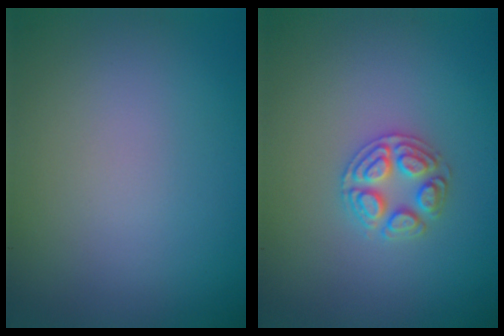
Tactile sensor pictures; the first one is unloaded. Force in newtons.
{"total": 2.5, "press": 2.5, "slide": 0.4}